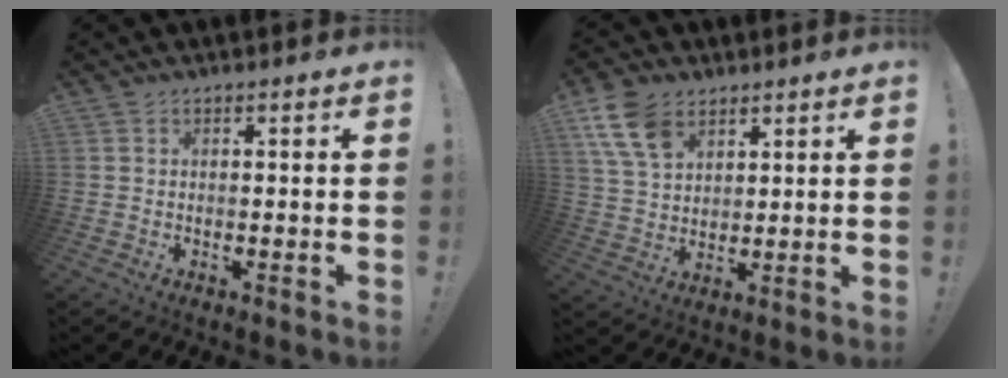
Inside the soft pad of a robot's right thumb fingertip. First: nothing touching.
{"total": 12.1, "force": [6.6, 7.9, 6.4], "torque": [-0.127, -0.020, 0.133]}